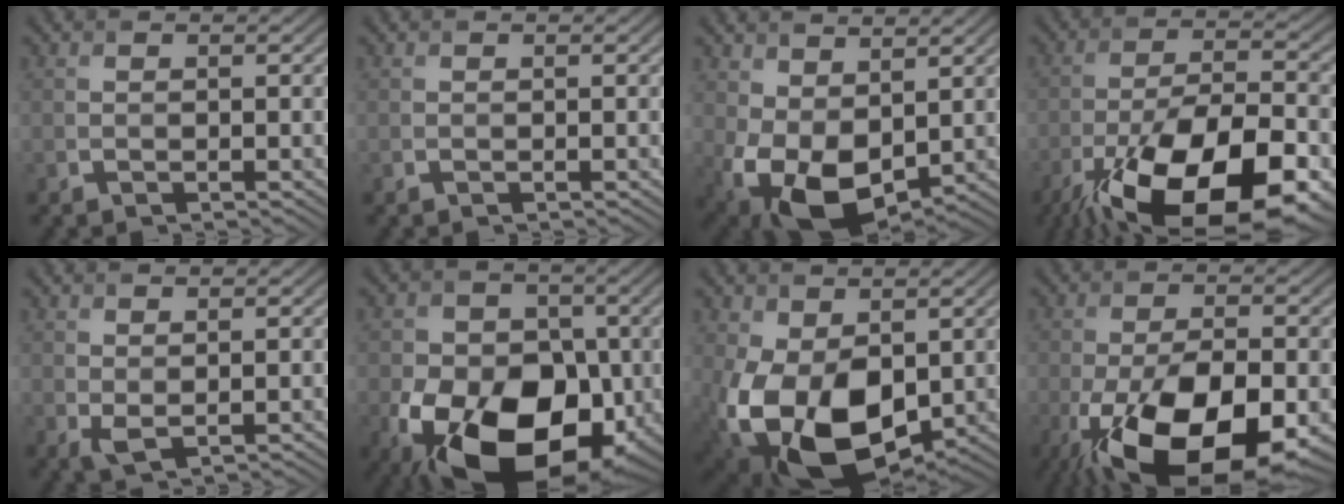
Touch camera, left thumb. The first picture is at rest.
{"total": 0.0}
{"total": 10.8, "force": [0.2, 7.1, 8.1], "torque": [-0.189, -0.033, 0.015]}
{"total": 20.6, "force": [-11.9, 8.2, 14.7], "torque": [-0.238, -0.040, -0.184]}
{"total": 1.9, "force": [0.6, 0.9, 1.5], "torque": [-0.040, -0.004, 0.015]}
{"total": 18.7, "force": [-6.2, 12.8, 12.1], "torque": [-0.180, -0.037, -0.104]}
{"total": 13.3, "force": [-1.6, 8.6, 10.0], "torque": [-0.229, -0.039, -0.018]}
{"total": 16.8, "force": [-6.7, 8.1, 13.2], "torque": [-0.243, -0.041, -0.094]}